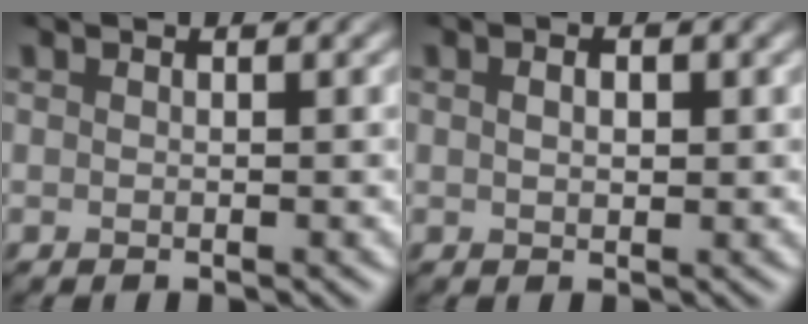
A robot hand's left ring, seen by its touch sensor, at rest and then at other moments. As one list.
[{"total": 1.0, "force": [-0.5, 0.3, 0.9], "torque": [-0.024, -0.010, 0.006]}]